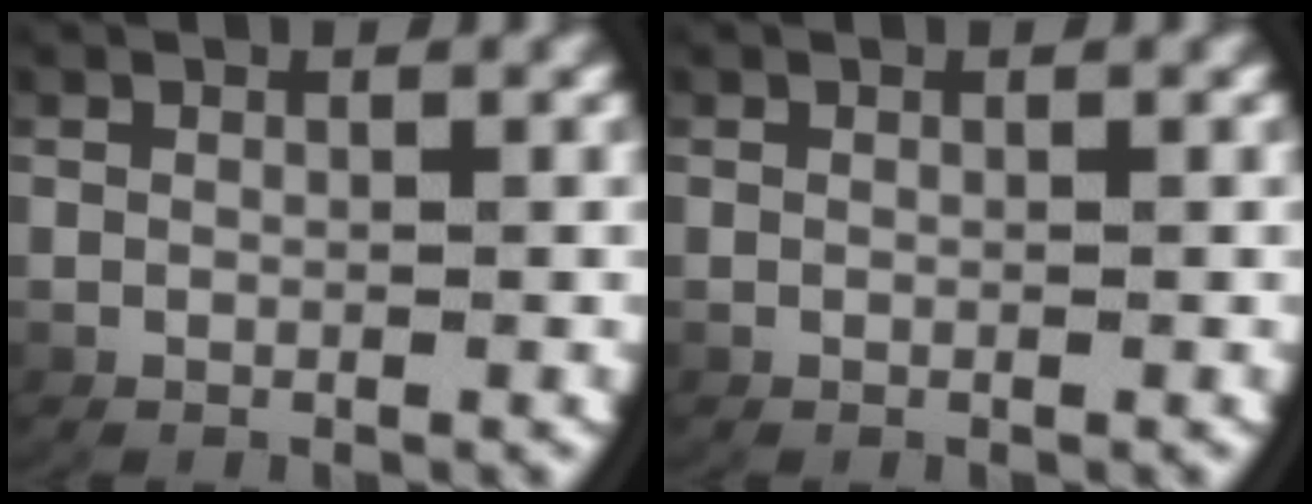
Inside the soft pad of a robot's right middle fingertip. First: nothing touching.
{"total": 0.0}